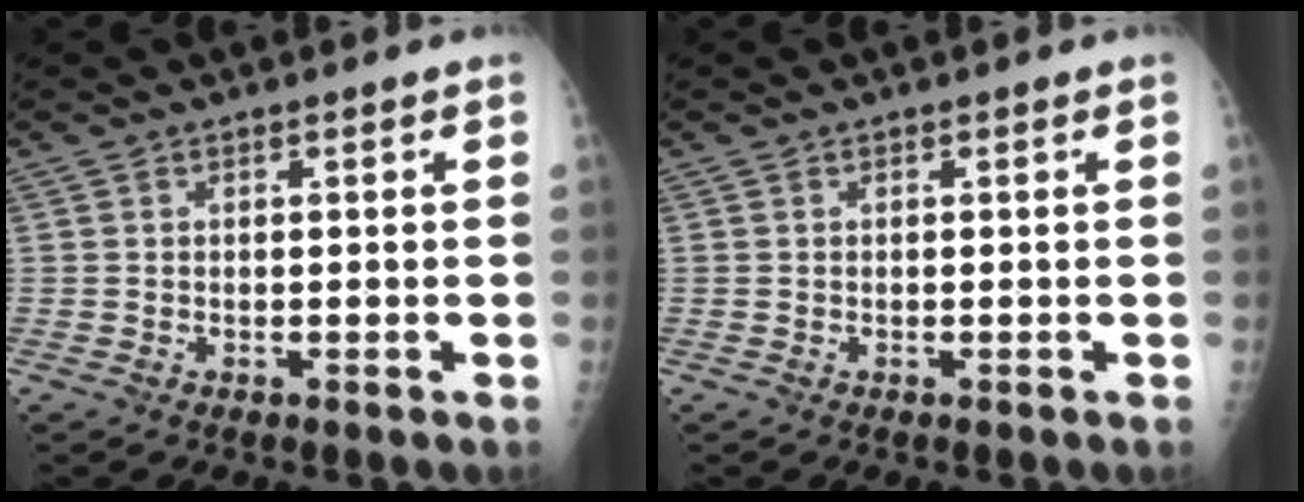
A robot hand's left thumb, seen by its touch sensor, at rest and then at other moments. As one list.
[{"total": 0.0}]